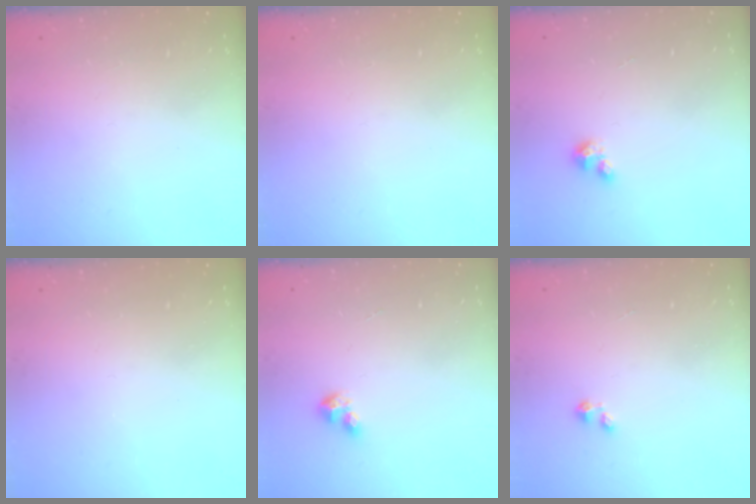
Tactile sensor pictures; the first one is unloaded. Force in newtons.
{"total": 0.0}
{"total": 3.5, "press": 3.4, "slide": 0.3}
{"total": 0.0}
{"total": 2.8, "press": 2.8, "slide": 0.2}
{"total": 0.0}